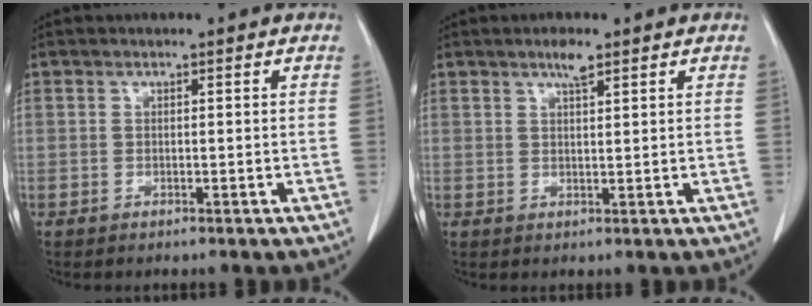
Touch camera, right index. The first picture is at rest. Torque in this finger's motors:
{"motor_torque": [0.29, 0.26, 0.01, 0.01]}